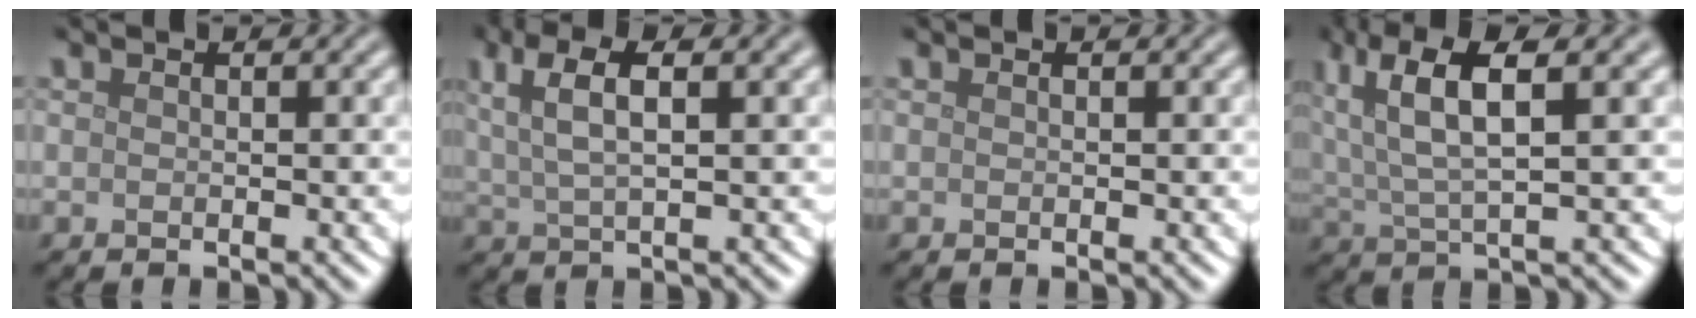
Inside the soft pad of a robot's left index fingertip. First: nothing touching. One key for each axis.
{"total": 5.9, "fx": 2.8, "fy": 1.9, "fz": 4.8, "tx": -0.093, "ty": 0.011, "tz": 0.052}
{"total": 0.0}
{"total": 7.8, "fx": 3.5, "fy": 2.4, "fz": 6.6, "tx": -0.138, "ty": 0.016, "tz": 0.065}